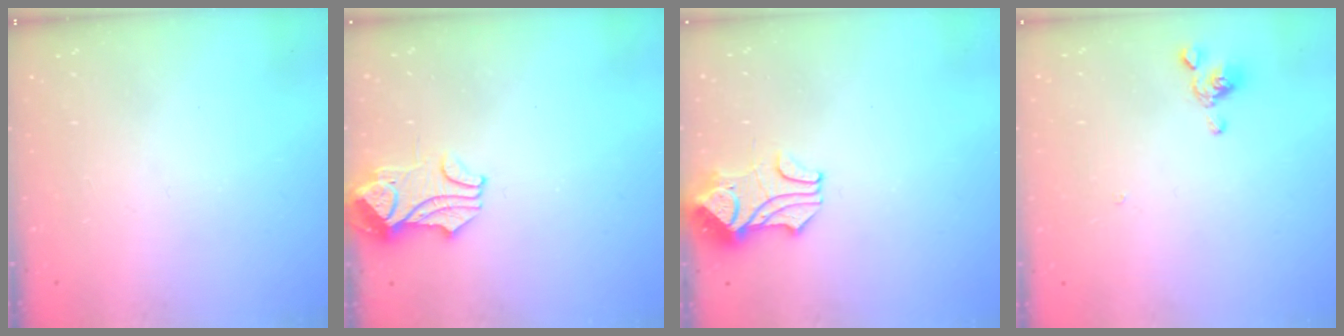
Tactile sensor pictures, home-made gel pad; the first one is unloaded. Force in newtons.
{"total": 1.7, "press": 1.2, "slide": 1.1}
{"total": 2.0, "press": 1.7, "slide": 1.1}
{"total": 2.3, "press": 2.3, "slide": 0.5}